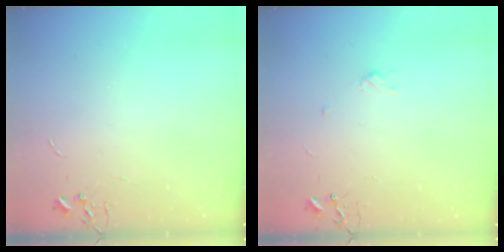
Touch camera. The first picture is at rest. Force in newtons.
{"total": 3.2, "press": 3.1, "slide": 0.6}